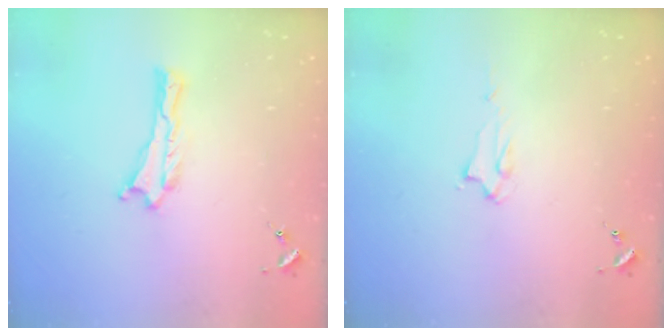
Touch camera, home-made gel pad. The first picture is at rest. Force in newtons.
{"total": 2.0, "press": 2.0, "slide": 0.2}